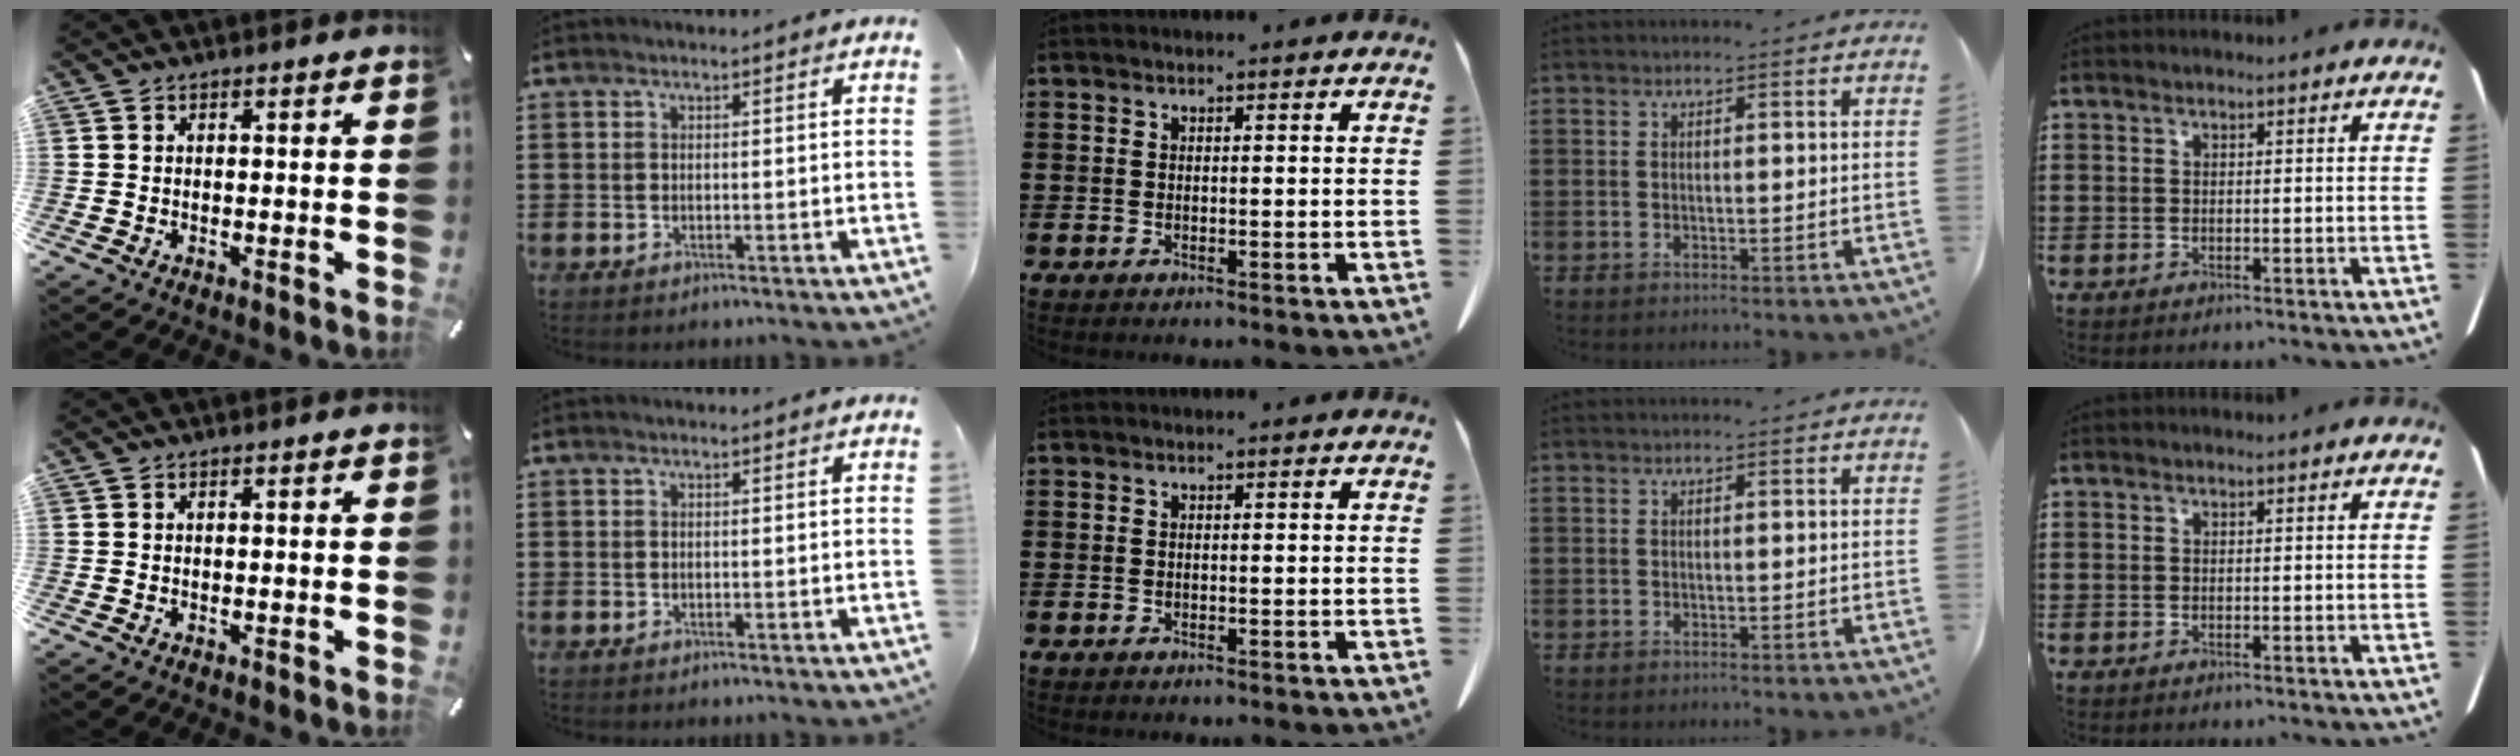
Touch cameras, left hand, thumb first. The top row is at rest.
{}